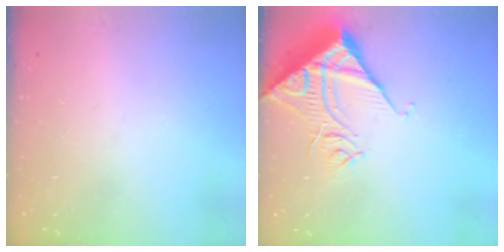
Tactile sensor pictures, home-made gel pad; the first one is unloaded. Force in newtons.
{"total": 13.9, "press": 13.8, "slide": 1.7}